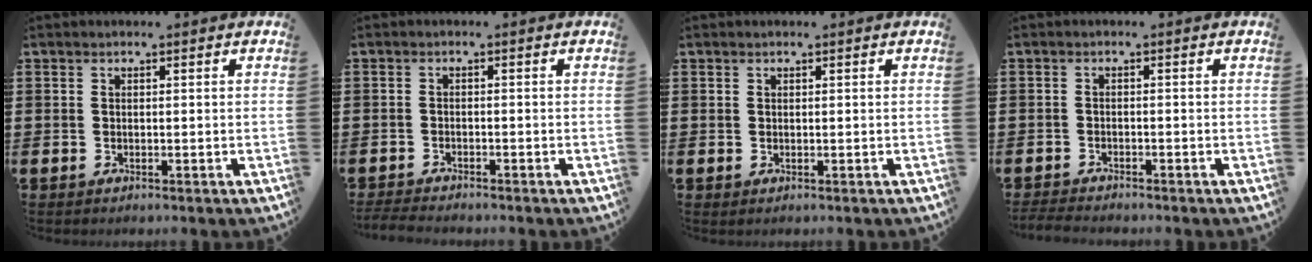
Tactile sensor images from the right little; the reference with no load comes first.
{"total": 1.6, "force": [-1.5, 0.1, 0.1], "torque": [-0.006, 0.002, -0.032]}
{"total": 0.0}
{"total": 1.5, "force": [-1.5, 0.1, 0.0], "torque": [-0.005, 0.003, -0.033]}